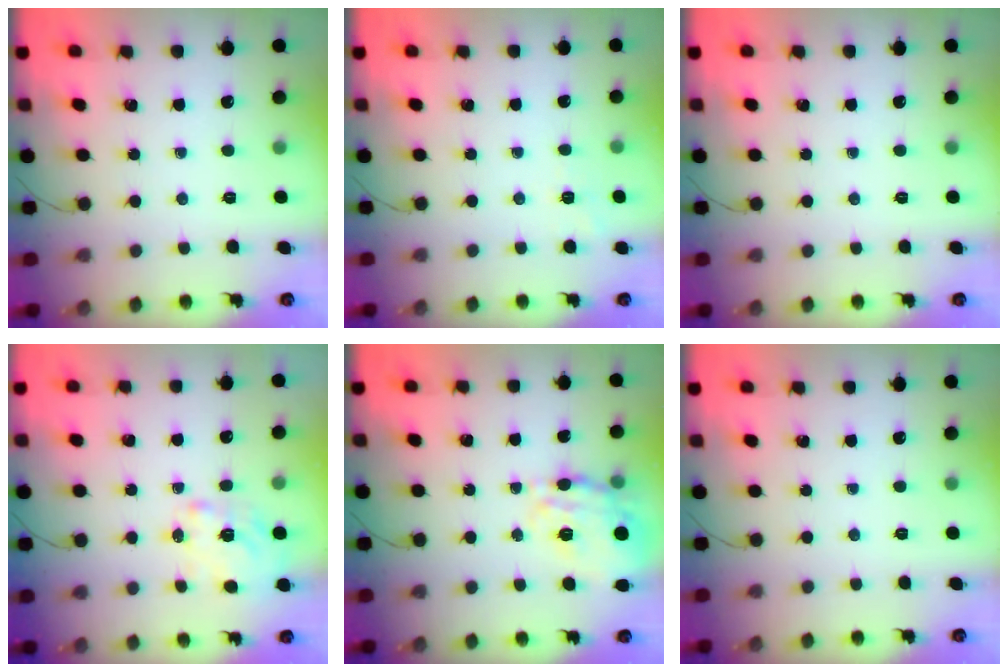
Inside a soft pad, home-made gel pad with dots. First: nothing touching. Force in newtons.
{"total": 2.3, "press": 1.8, "slide": 1.4}
{"total": 0.0}
{"total": 2.4, "press": 2.4, "slide": 0.3}
{"total": 16.4, "press": 16.3, "slide": 1.8}
{"total": 0.0}